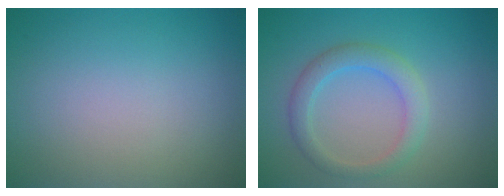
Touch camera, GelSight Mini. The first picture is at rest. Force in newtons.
{"total": 2.9, "press": 2.9, "slide": 0.2}